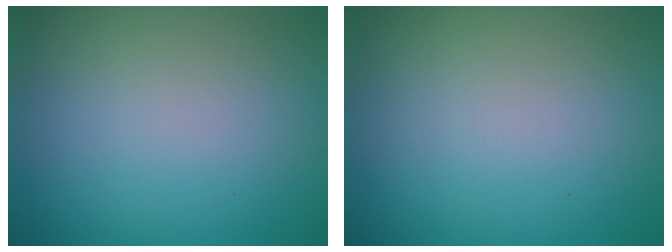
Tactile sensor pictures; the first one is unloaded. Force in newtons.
{"total": 0.0}